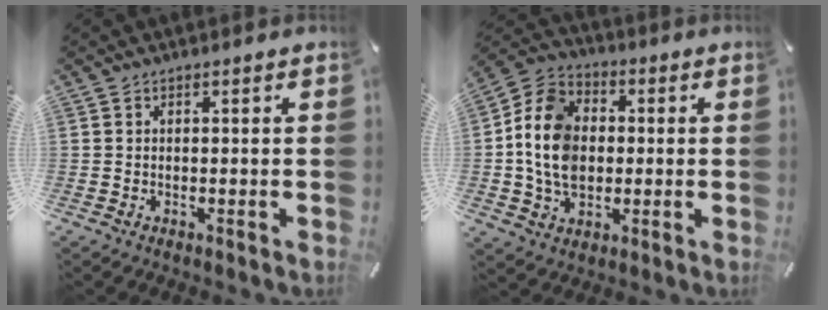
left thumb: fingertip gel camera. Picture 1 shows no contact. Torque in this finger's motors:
{"motor_torque": [0.29, 1.91, 1.66, 0.26, 0.28]}